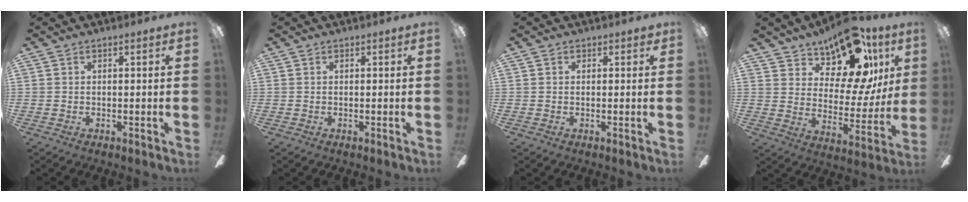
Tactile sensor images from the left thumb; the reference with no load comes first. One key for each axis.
{"total": 0.0}
{"total": 1.1, "fx": 0.5, "fy": 0.8, "fz": 0.5, "tx": -0.001, "ty": 0.001, "tz": 0.006}
{"total": 17.8, "fx": 12.9, "fy": 8.4, "fz": 8.9, "tx": -0.141, "ty": -0.089, "tz": 0.222}